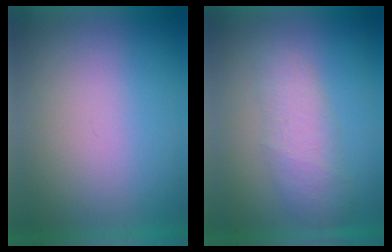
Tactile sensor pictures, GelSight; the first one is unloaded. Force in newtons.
{"total": 2.6}